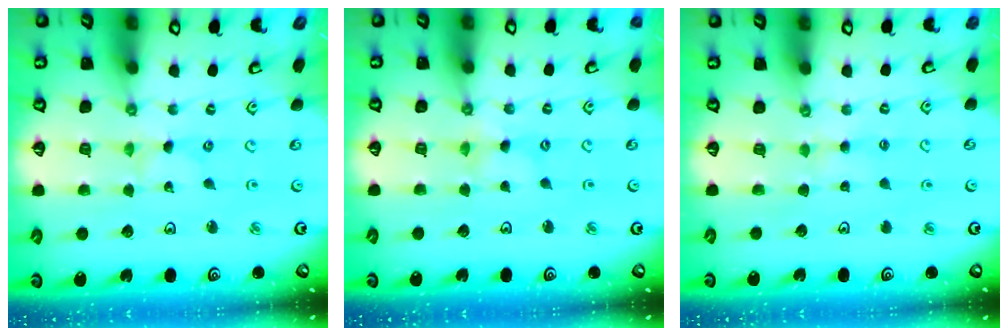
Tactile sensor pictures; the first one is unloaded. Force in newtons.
{"total": 1.3, "press": 1.3, "slide": 0.3}
{"total": 2.7, "press": 2.7, "slide": 0.3}